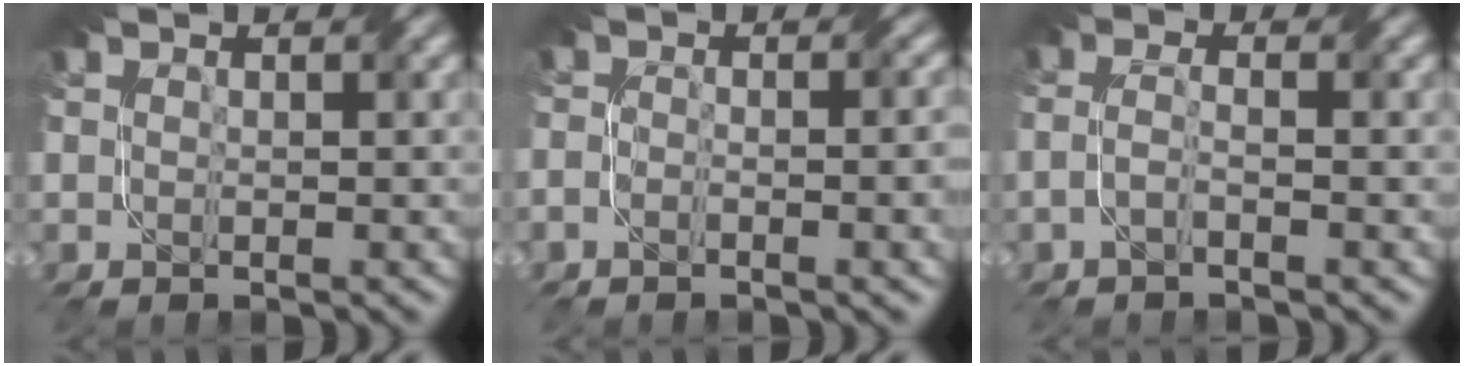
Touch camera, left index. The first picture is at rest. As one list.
[{"total": 5.1, "force": [-2.0, 2.4, 4.1], "torque": [-0.040, 0.000, -0.027]}, {"total": 1.1, "force": [-0.7, 0.2, 0.8], "torque": [-0.022, 0.004, -0.021]}]